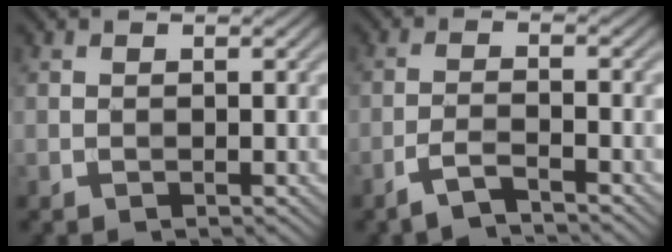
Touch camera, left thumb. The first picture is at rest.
{"total": 3.5, "force": [-2.6, 0.6, 2.3], "torque": [-0.039, 0.006, -0.065]}